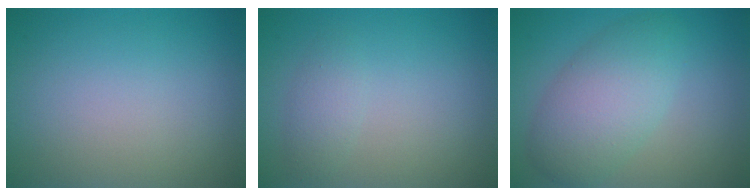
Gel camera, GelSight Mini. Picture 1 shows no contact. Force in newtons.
{"total": 1.5, "press": 1.5, "slide": 0.1}
{"total": 5.6, "press": 5.6, "slide": 0.2}